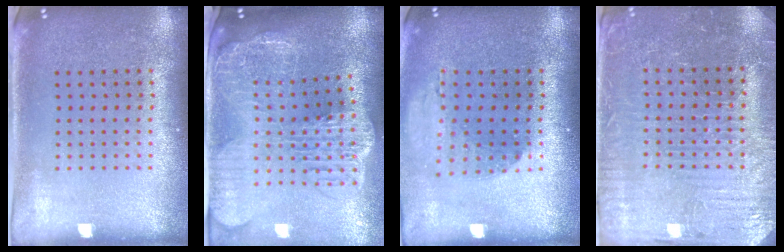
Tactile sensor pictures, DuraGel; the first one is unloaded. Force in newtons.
{"total": 3.7, "press": 3.0, "slide": 2.2}
{"total": 1.2, "press": 1.2, "slide": 0.2}
{"total": 3.5, "press": 3.5, "slide": 0.6}